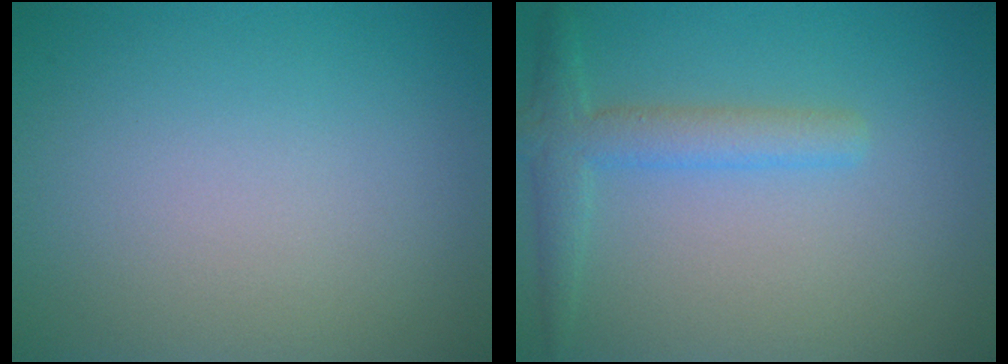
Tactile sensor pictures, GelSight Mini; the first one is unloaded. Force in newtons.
{"total": 3.0, "press": 3.0, "slide": 0.1}